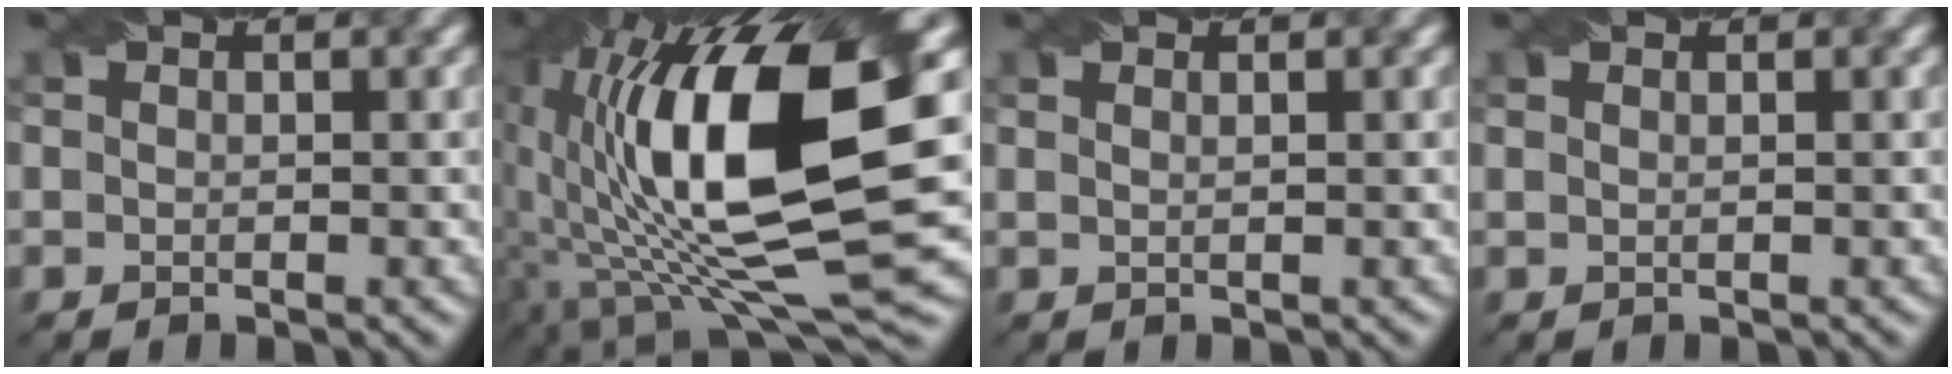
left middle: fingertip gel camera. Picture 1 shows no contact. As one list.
[{"total": 16.2, "force": [2.4, 5.3, 15.1], "torque": [-0.270, -0.002, 0.039]}, {"total": 2.1, "force": [1.1, 1.1, 1.5], "torque": [-0.004, 0.009, -0.010]}, {"total": 1.5, "force": [0.8, 0.8, 1.0], "torque": [-0.002, 0.000, -0.005]}]